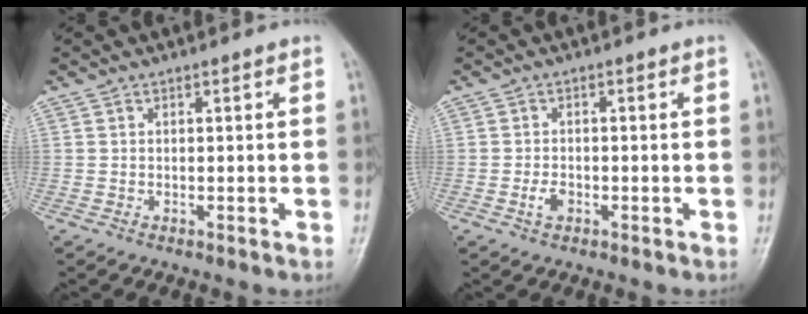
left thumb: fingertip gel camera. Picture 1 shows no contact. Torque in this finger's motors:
{"motor_torque": [0.01, 0.07, 0.28, 0.06, 0.00]}